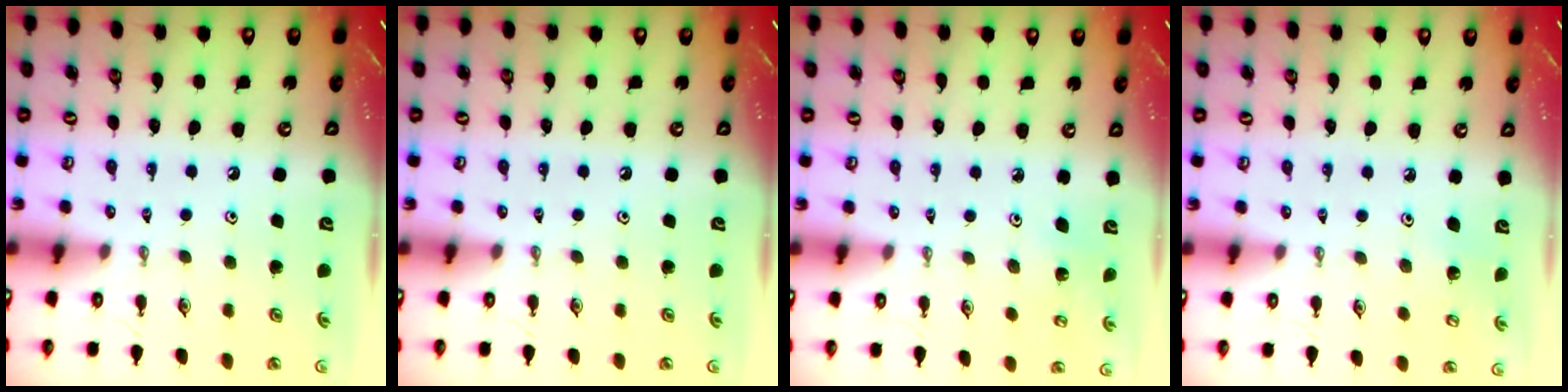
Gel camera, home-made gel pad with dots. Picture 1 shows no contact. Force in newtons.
{"total": 0.0}
{"total": 3.3, "press": 3.3, "slide": 0.3}
{"total": 3.0, "press": 2.9, "slide": 0.3}